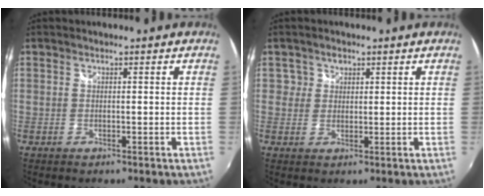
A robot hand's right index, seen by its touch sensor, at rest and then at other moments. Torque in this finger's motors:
{"motor_torque": [0.00, 0.01, 0.06, 0.00]}